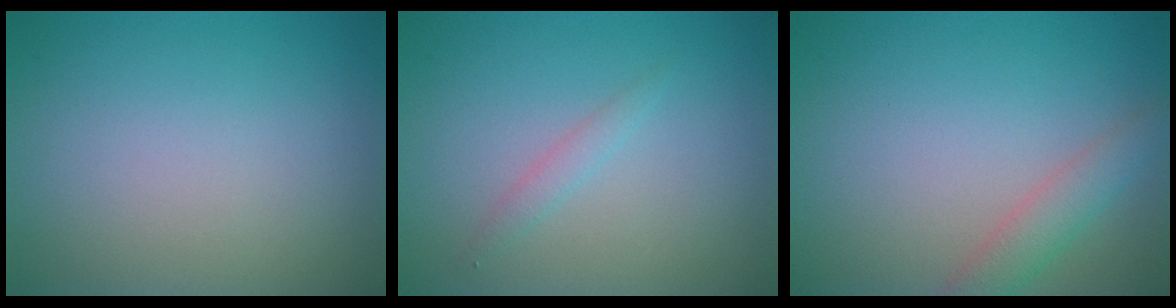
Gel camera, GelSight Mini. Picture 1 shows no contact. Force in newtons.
{"total": 1.0, "press": 1.0, "slide": 0.1}
{"total": 2.5, "press": 2.5, "slide": 0.1}